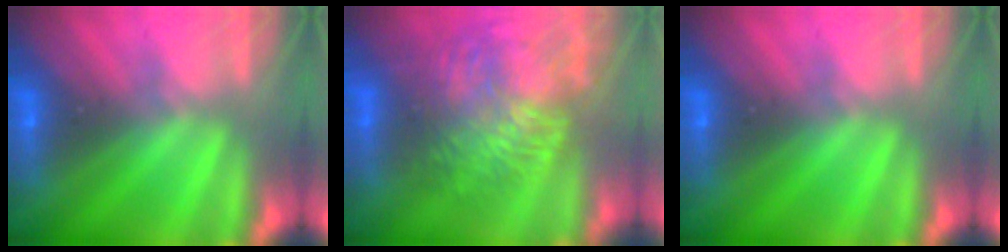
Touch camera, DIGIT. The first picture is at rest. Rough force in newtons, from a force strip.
{"total": 11.1}
{"total": 0.0}